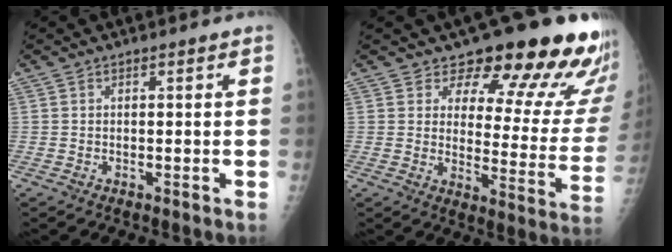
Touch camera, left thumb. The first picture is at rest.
{"total": 18.7, "force": [15.0, 6.4, 9.1], "torque": [-0.064, -0.108, 0.172]}